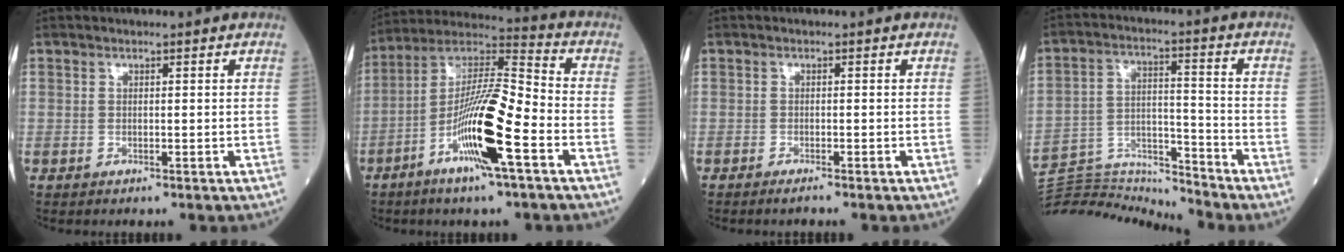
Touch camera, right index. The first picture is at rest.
{"total": 15.4, "force": [-6.0, 1.1, 14.1], "torque": [-0.269, -0.001, -0.114]}
{"total": 1.1, "force": [-1.0, -0.1, 0.6], "torque": [-0.012, -0.001, -0.018]}
{"total": 13.2, "force": [-13.1, -1.2, 0.0], "torque": [0.001, 0.041, -0.231]}